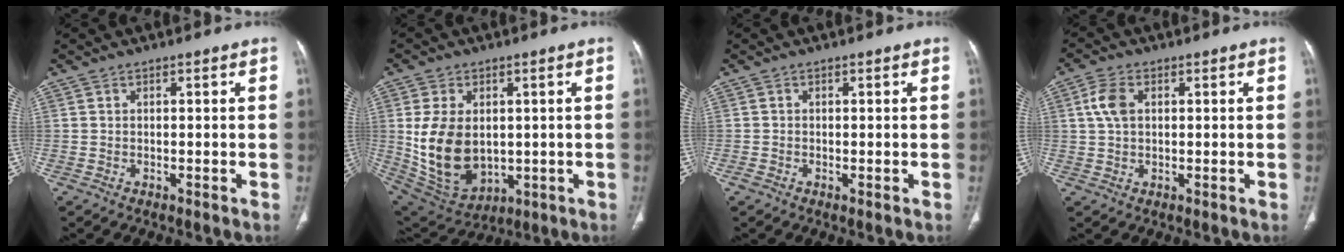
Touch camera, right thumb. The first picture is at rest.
{"total": 15.1, "force": [0.5, 10.2, 11.1], "torque": [-0.192, -0.011, 0.039]}
{"total": 0.9, "force": [-0.4, 0.4, 0.6], "torque": [-0.012, -0.003, -0.008]}
{"total": 4.8, "force": [1.2, 3.0, 3.6], "torque": [-0.080, 0.007, 0.021]}